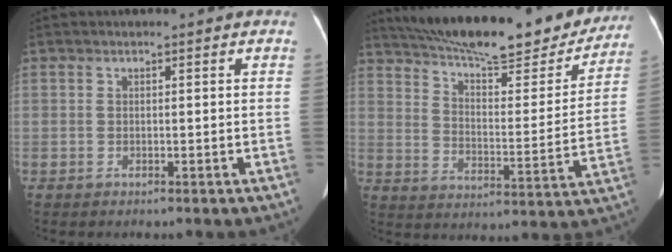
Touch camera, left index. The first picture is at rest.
{"total": 25.6, "force": [22.0, 5.2, 12.0], "torque": [-0.194, -0.017, 0.302]}